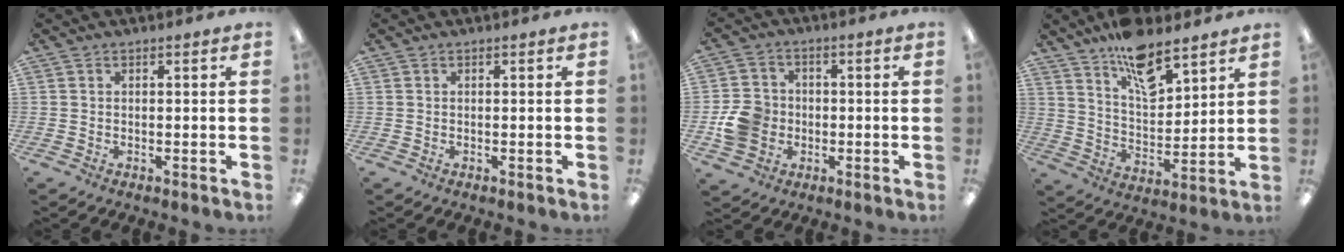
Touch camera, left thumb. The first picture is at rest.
{"total": 0.0}
{"total": 8.4, "force": [-1.6, 7.5, 3.4], "torque": [-0.068, 0.017, -0.026]}
{"total": 12.8, "force": [9.7, 5.1, 6.6], "torque": [-0.102, -0.058, 0.171]}